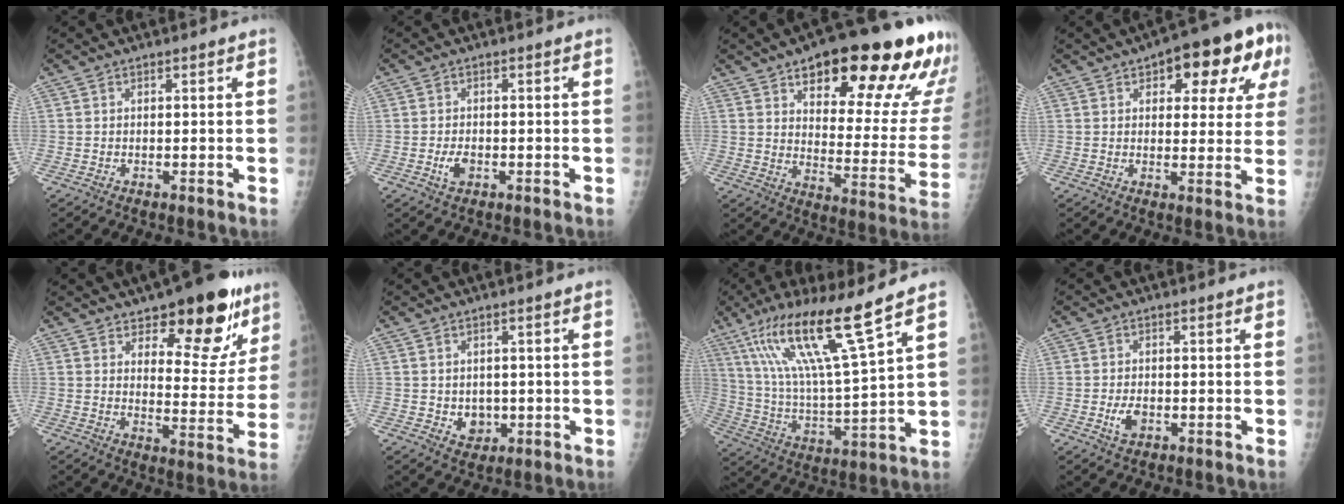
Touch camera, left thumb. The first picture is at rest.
{"total": 2.8, "force": [-1.0, 1.7, 1.9], "torque": [-0.034, 0.001, -0.016]}
{"total": 27.0, "force": [15.9, 9.1, 19.9], "torque": [-0.225, -0.055, 0.219]}
{"total": 16.0, "force": [6.8, 6.8, 12.8], "torque": [-0.123, 0.003, 0.079]}
{"total": 16.8, "force": [10.6, 7.4, 10.8], "torque": [-0.077, -0.064, 0.152]}
{"total": 3.6, "force": [-0.3, 3.1, 1.8], "torque": [-0.009, -0.001, 0.006]}
{"total": 18.5, "force": [11.6, 0.8, 14.3], "torque": [-0.261, -0.053, 0.219]}
{"total": 3.1, "force": [-1.0, 2.0, 2.2], "torque": [-0.039, 0.000, -0.016]}